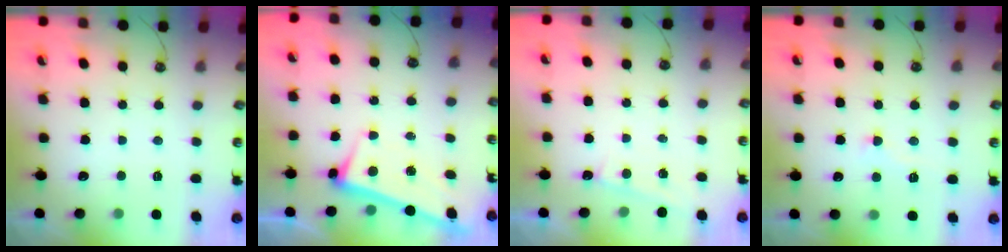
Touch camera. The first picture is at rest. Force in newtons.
{"total": 2.6, "press": 2.5, "slide": 0.7}
{"total": 0.9, "press": 0.9, "slide": 0.1}
{"total": 2.4, "press": 2.3, "slide": 0.5}